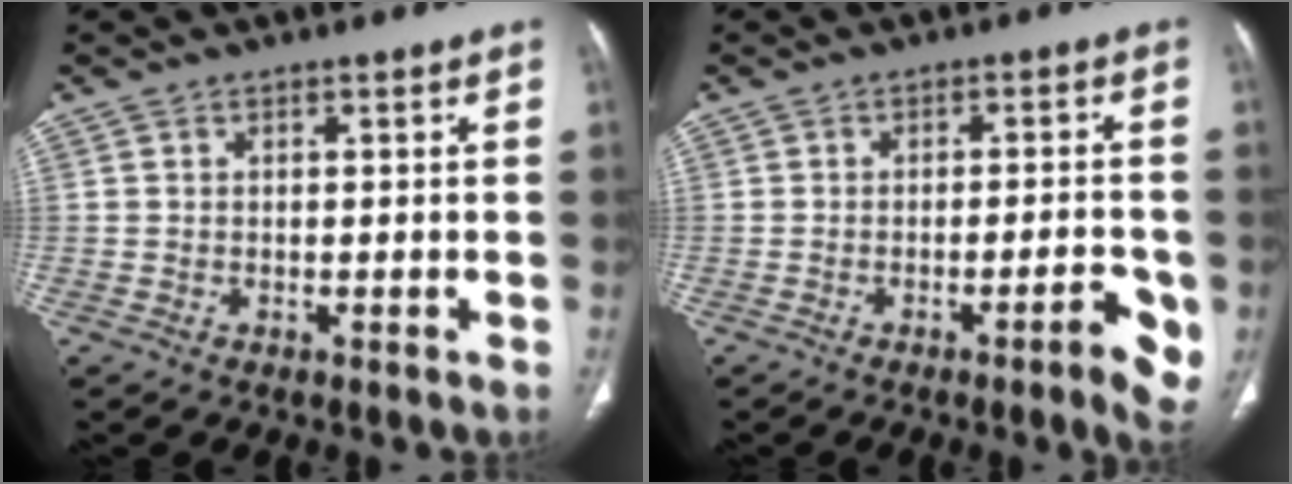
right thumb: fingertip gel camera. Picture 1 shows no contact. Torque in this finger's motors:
{"motor_torque": [-0.74, 0.08, -0.11, 0.08, 0.00]}